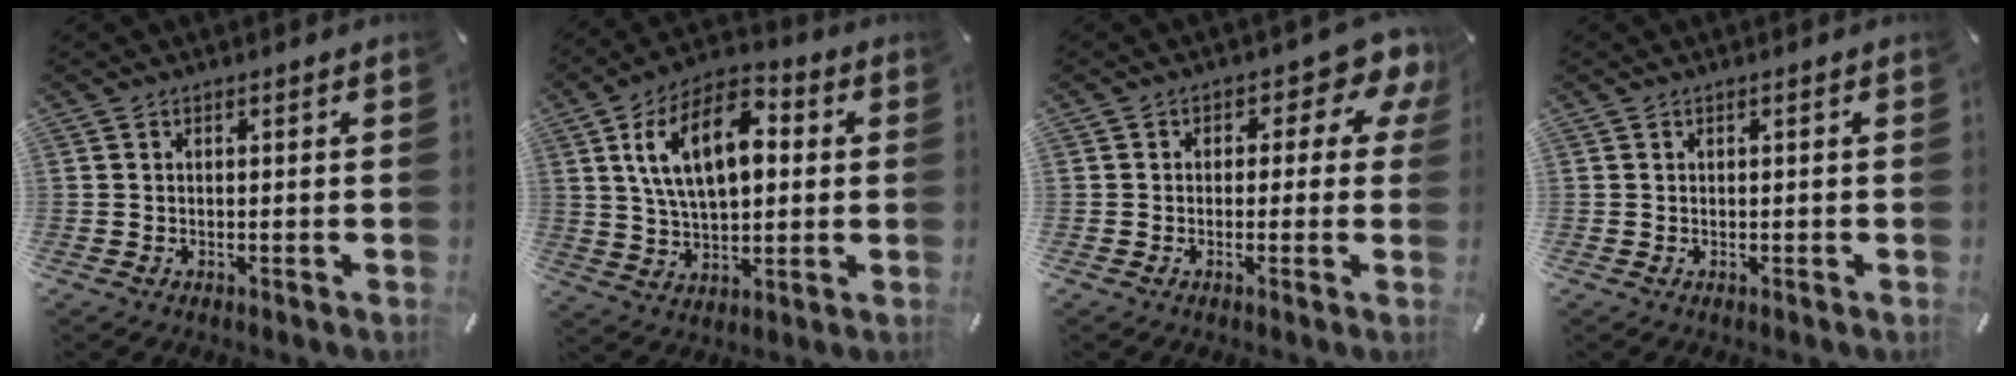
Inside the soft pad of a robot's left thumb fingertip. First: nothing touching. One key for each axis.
{"total": 16.4, "fx": 4.8, "fy": 9.2, "fz": 12.6, "tx": -0.246, "ty": 0.003, "tz": 0.081}
{"total": 6.6, "fx": 1.5, "fy": 4.2, "fz": 4.9, "tx": -0.063, "ty": -0.007, "tz": 0.020}
{"total": 0.0}